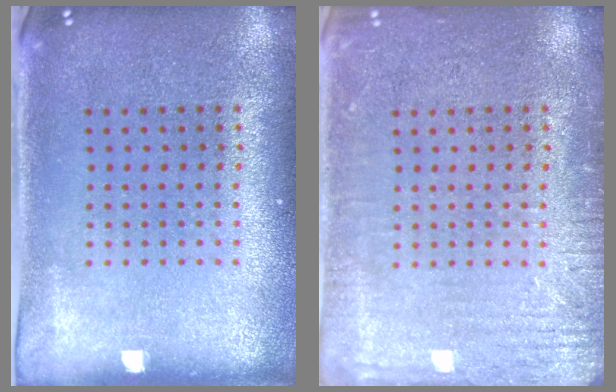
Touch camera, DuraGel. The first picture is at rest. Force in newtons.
{"total": 3.0, "press": 3.0, "slide": 0.3}